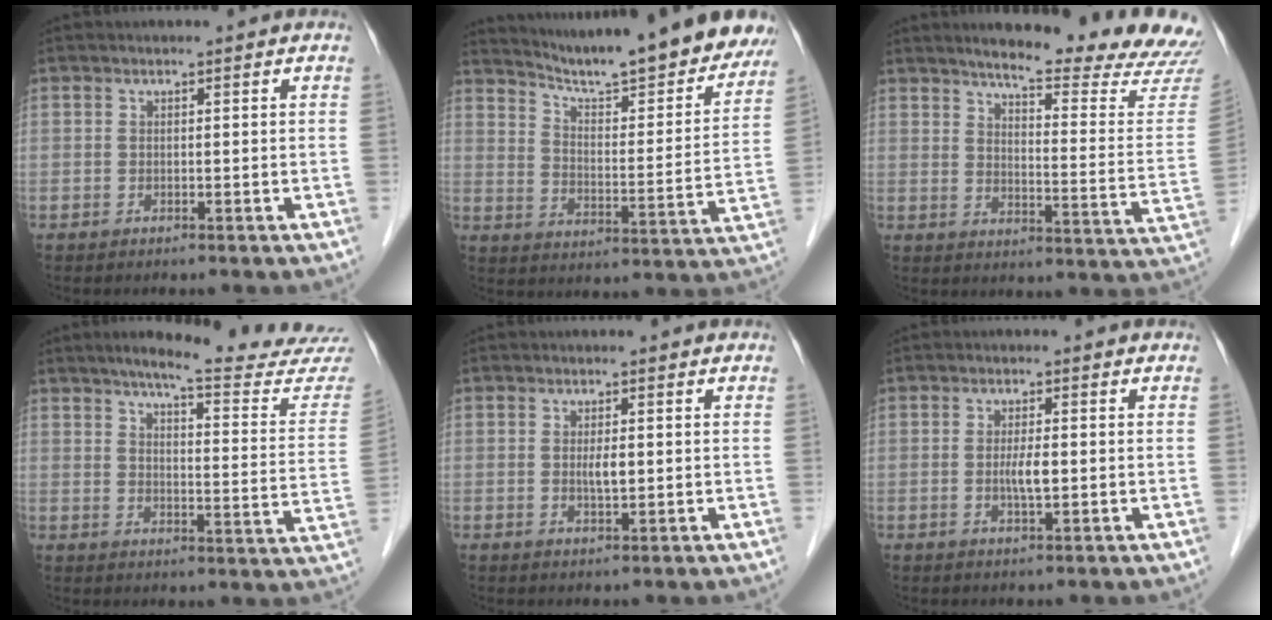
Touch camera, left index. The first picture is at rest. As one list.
[{"total": 22.7, "force": [20.4, 2.6, 9.6], "torque": [-0.143, -0.044, 0.272]}, {"total": 20.7, "force": [19.0, 0.6, 8.1], "torque": [-0.105, -0.098, 0.224]}, {"total": 19.9, "force": [18.5, 0.5, 7.5], "torque": [-0.094, -0.083, 0.215]}, {"total": 2.0, "force": [0.2, 0.5, 1.9], "torque": [-0.036, -0.002, 0.005]}, {"total": 2.6, "force": [-0.2, 0.4, 2.6], "torque": [-0.051, -0.002, -0.004]}]